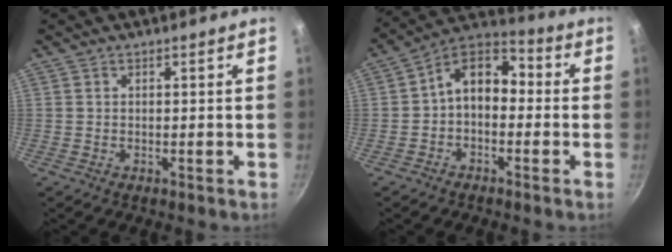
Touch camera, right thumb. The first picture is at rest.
{"total": 10.5, "force": [-0.4, 7.0, 7.8], "torque": [-0.092, 0.042, -0.028]}